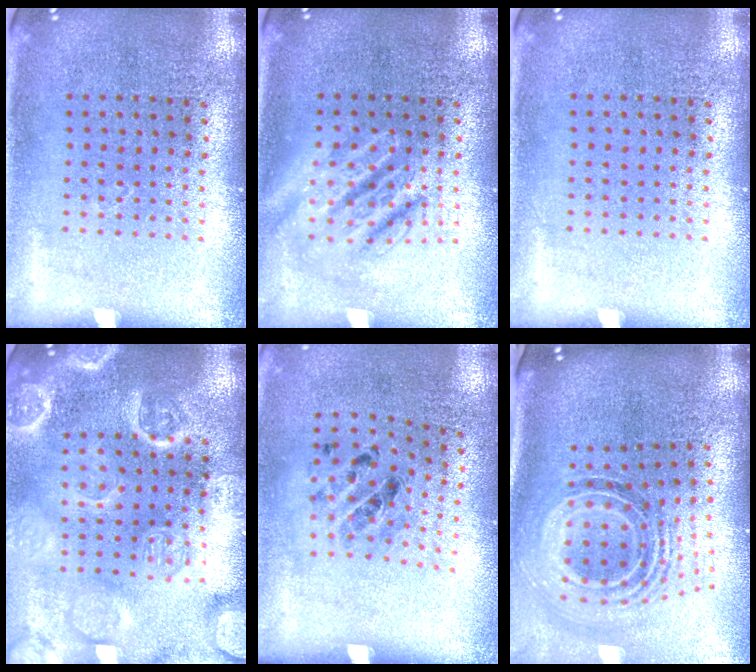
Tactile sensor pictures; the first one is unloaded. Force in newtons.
{"total": 2.8, "press": 2.8, "slide": 0.3}
{"total": 0.0}
{"total": 3.7, "press": 3.6, "slide": 0.5}
{"total": 1.2, "press": 0.6, "slide": 1.1}
{"total": 1.9, "press": 1.3, "slide": 1.3}